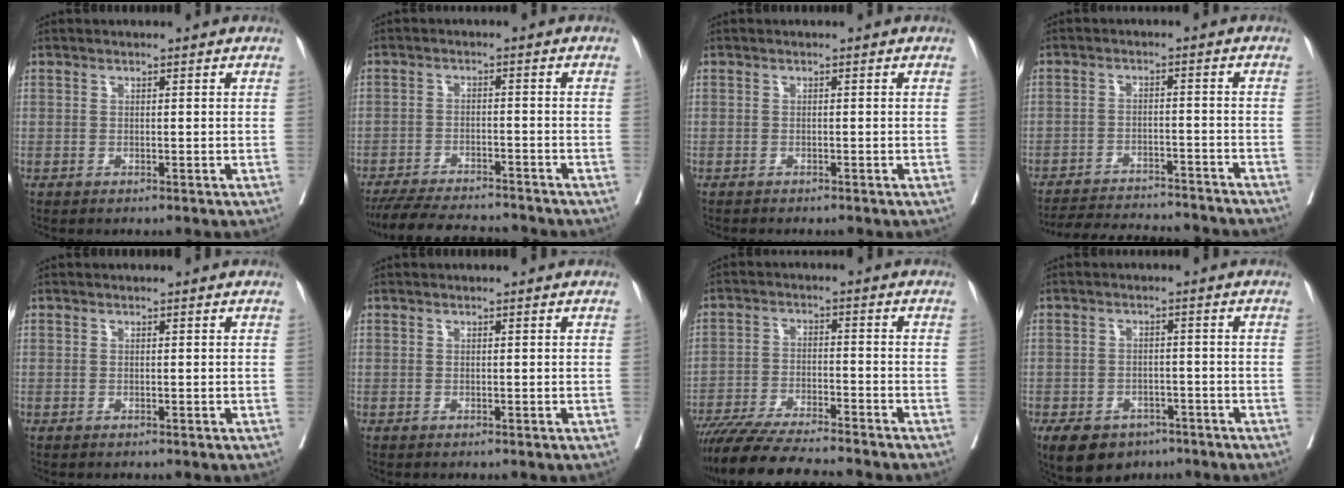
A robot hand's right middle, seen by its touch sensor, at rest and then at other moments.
{"total": 12.6, "force": [-11.7, 1.8, 4.3], "torque": [-0.073, -0.006, -0.171]}
{"total": 1.2, "force": [-1.1, 0.2, 0.4], "torque": [-0.009, -0.002, -0.015]}
{"total": 17.4, "force": [-16.4, 2.4, 5.5], "torque": [-0.111, -0.011, -0.220]}
{"total": 0.0}
{"total": 0.0}
{"total": 14.3, "force": [-12.7, 0.7, 6.6], "torque": [-0.102, -0.021, -0.203]}
{"total": 8.9, "force": [-5.9, 5.6, 3.6], "torque": [-0.069, 0.000, -0.087]}